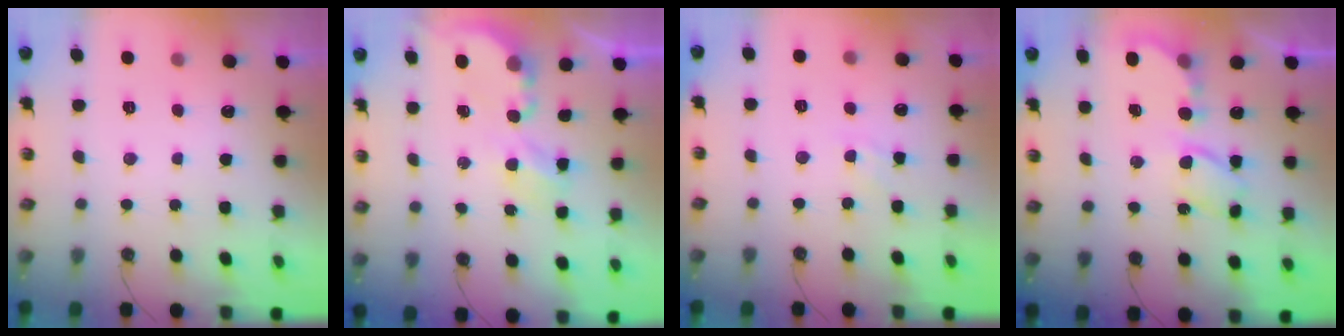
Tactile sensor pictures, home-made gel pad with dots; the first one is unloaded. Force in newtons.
{"total": 4.0, "press": 4.0, "slide": 0.1}
{"total": 4.0, "press": 4.0, "slide": 0.4}
{"total": 6.2, "press": 6.2, "slide": 0.3}